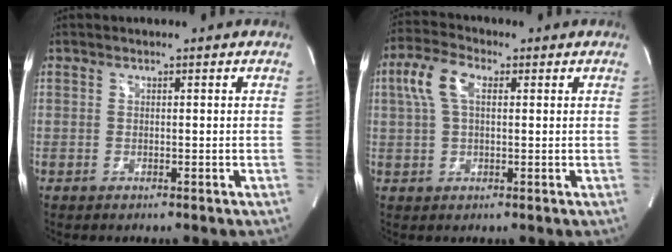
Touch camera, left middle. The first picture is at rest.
{"total": 6.0, "force": [1.7, 2.8, 5.1], "torque": [-0.125, 0.026, 0.035]}